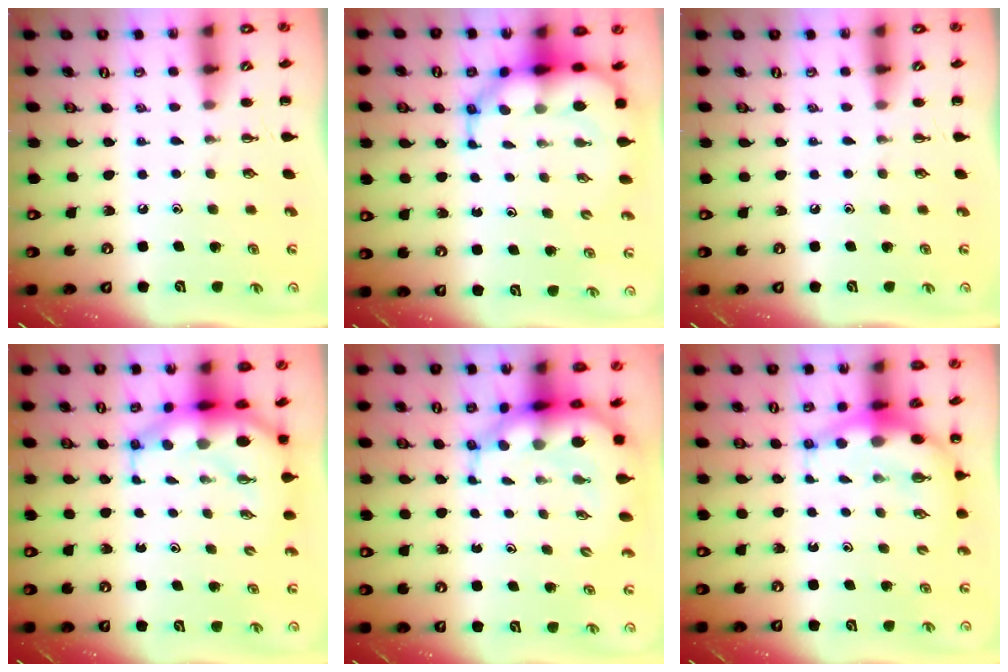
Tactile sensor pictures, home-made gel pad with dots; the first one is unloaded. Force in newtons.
{"total": 9.2, "press": 8.7, "slide": 3.0}
{"total": 0.0}
{"total": 8.7, "press": 8.4, "slide": 2.0}
{"total": 9.3, "press": 8.9, "slide": 2.8}
{"total": 8.8, "press": 8.7, "slide": 1.2}